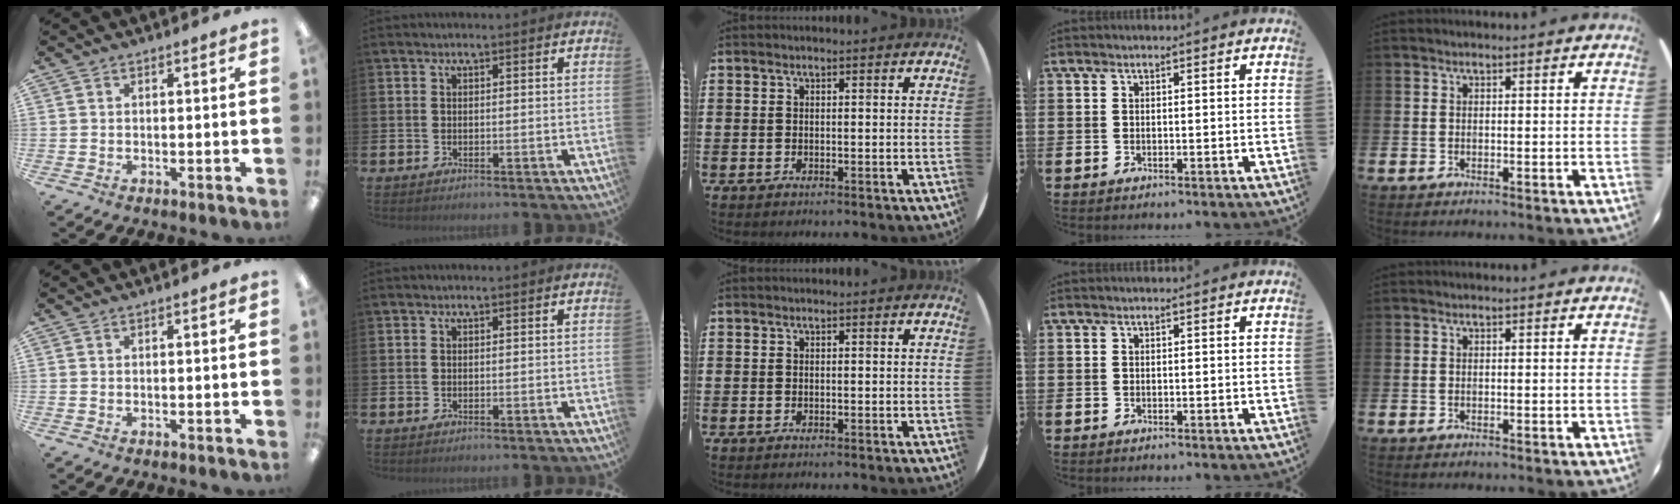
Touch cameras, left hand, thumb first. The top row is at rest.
{}